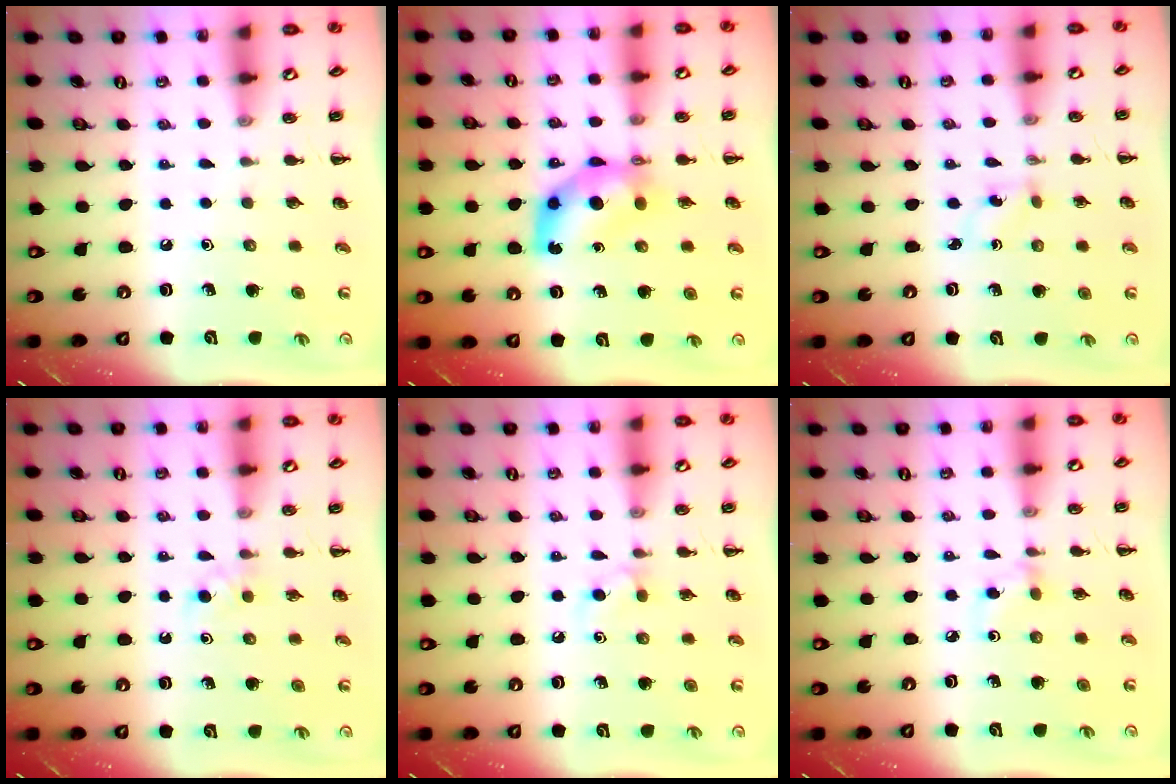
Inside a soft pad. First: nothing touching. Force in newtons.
{"total": 7.5, "press": 7.5, "slide": 1.1}
{"total": 1.2, "press": 1.1, "slide": 0.5}
{"total": 2.6, "press": 2.3, "slide": 1.2}
{"total": 4.3, "press": 4.0, "slide": 1.5}
{"total": 3.7, "press": 3.5, "slide": 1.4}